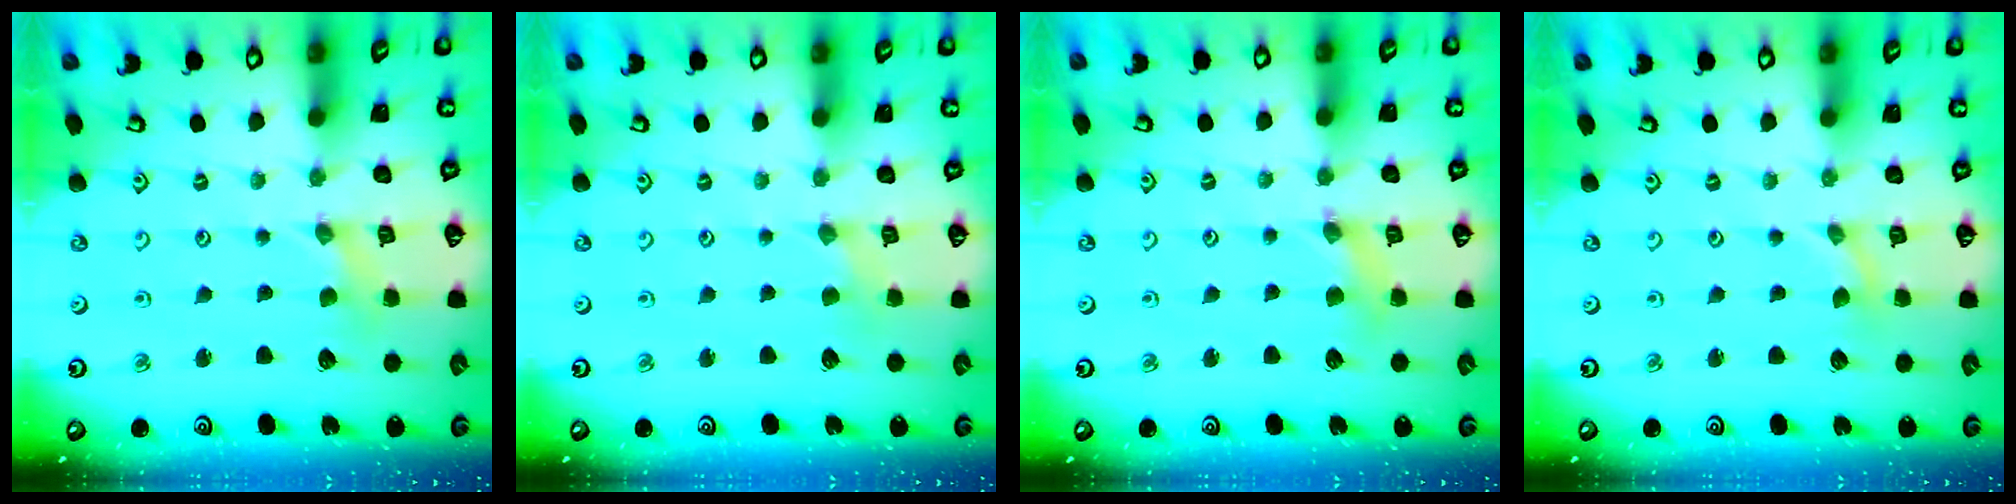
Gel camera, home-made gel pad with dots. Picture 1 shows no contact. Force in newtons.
{"total": 0.0}
{"total": 3.3, "press": 3.3, "slide": 0.3}
{"total": 0.0}